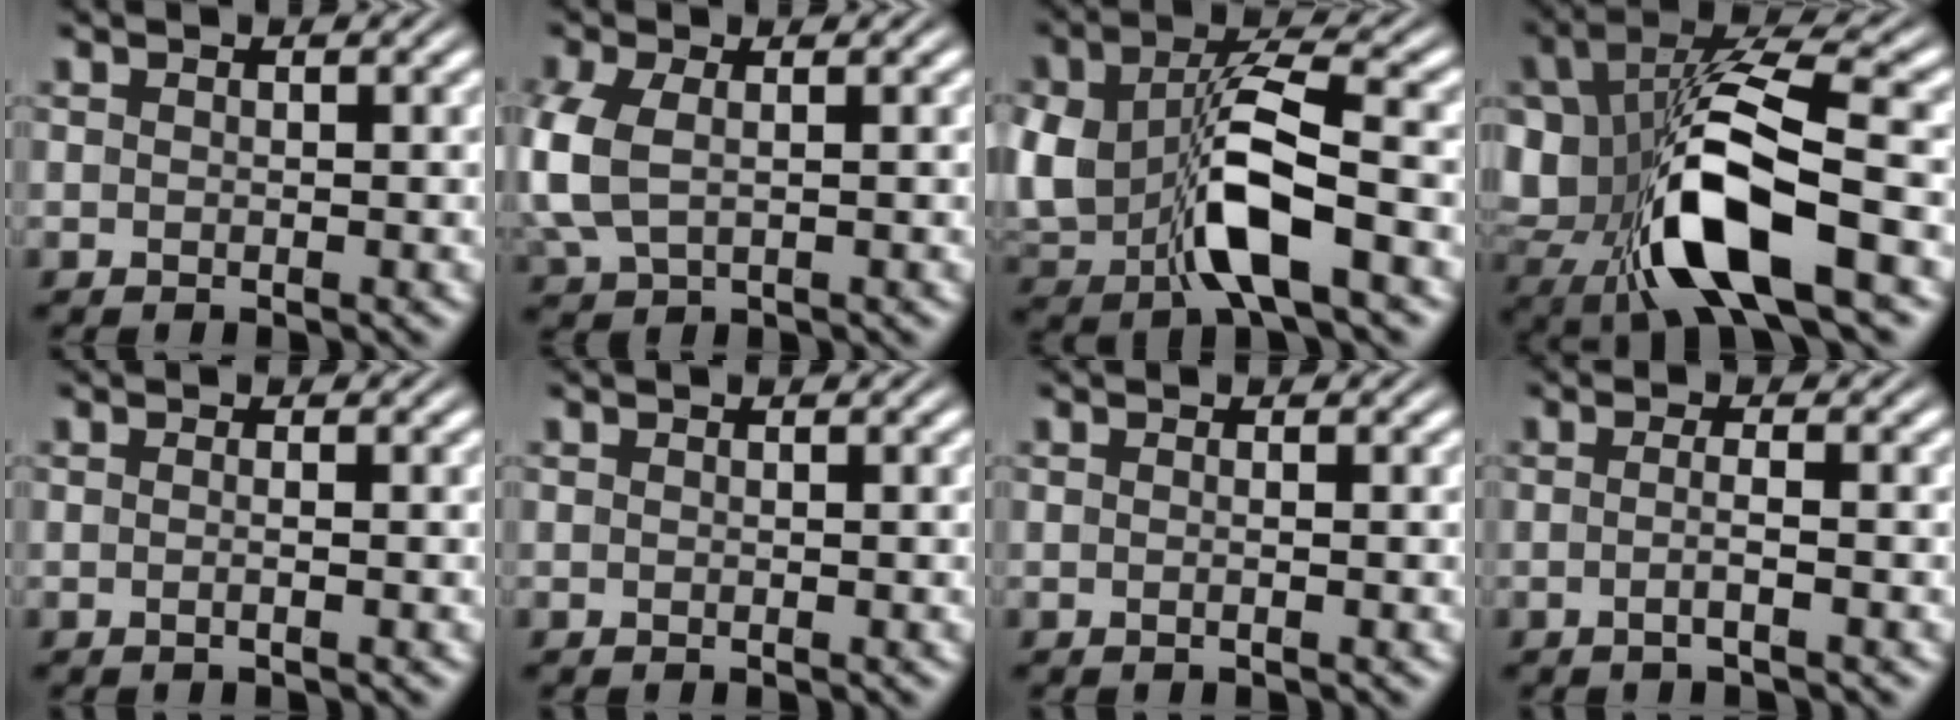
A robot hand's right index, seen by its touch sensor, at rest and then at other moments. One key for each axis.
{"total": 4.8, "fx": 0.0, "fy": 3.7, "fz": 3.1, "tx": -0.095, "ty": -0.009, "tz": 0.008}
{"total": 8.6, "fx": -0.2, "fy": 5.4, "fz": 6.7, "tx": -0.144, "ty": -0.007, "tz": 0.002}
{"total": 11.3, "fx": -1.0, "fy": 6.3, "fz": 9.3, "tx": -0.191, "ty": -0.009, "tz": -0.011}
{"total": 0.6, "fx": -0.3, "fy": 0.0, "fz": 0.5, "tx": -0.010, "ty": 0.006, "tz": -0.010}
{"total": 0.0}
{"total": 0.0}
{"total": 1.7, "fx": -0.9, "fy": -0.3, "fz": 1.4, "tx": -0.027, "ty": 0.000, "tz": -0.019}